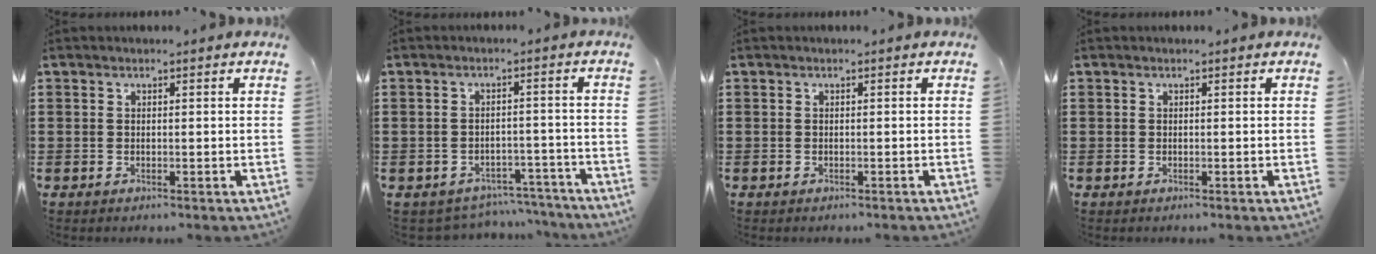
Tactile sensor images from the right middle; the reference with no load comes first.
{"total": 3.6, "force": [-3.6, 0.7, -0.1], "torque": [-0.007, 0.003, -0.076]}
{"total": 0.0}
{"total": 0.0}